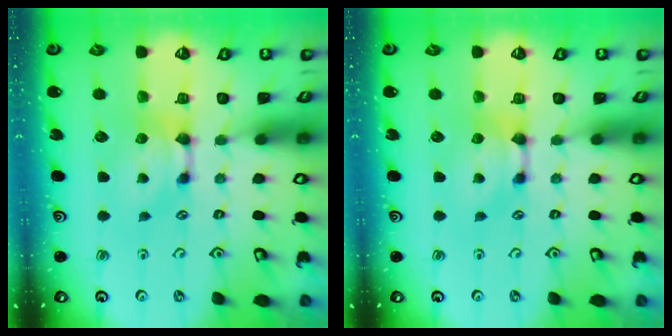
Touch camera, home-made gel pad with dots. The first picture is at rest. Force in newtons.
{"total": 0.0}